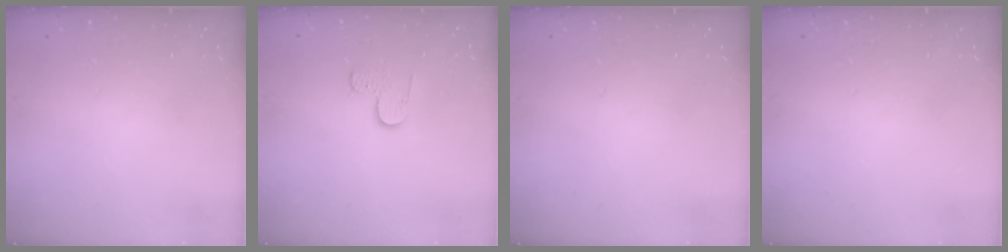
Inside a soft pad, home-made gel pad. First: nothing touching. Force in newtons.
{"total": 3.1, "press": 3.1, "slide": 0.3}
{"total": 0.0}
{"total": 0.0}